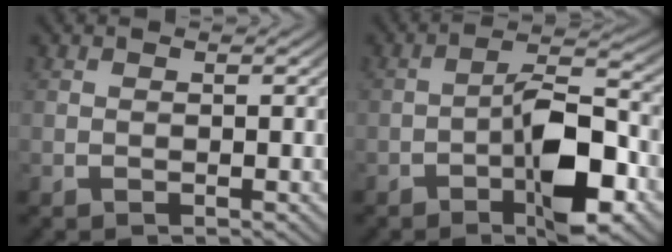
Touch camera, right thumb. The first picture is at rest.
{"total": 8.2, "force": [-1.8, 4.1, 6.9], "torque": [-0.115, -0.016, -0.030]}